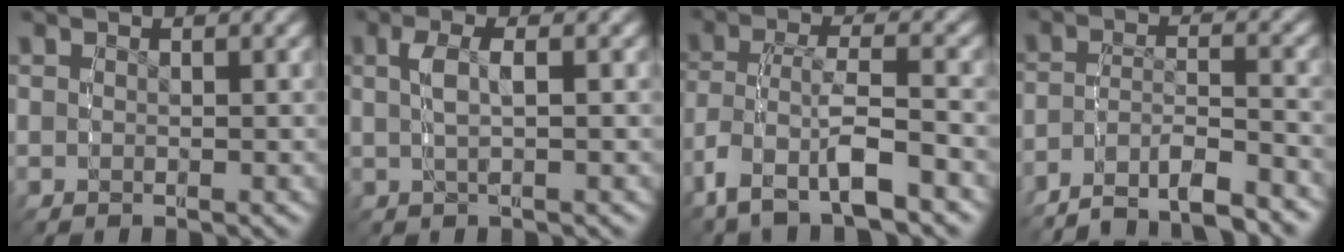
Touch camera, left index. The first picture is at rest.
{"total": 2.6, "force": [0.5, 0.9, 2.4], "torque": [-0.038, 0.010, 0.008]}
{"total": 4.6, "force": [-2.0, 2.5, 3.3], "torque": [-0.080, -0.013, -0.027]}
{"total": 6.5, "force": [-5.8, 2.2, 2.0], "torque": [-0.027, -0.012, -0.095]}